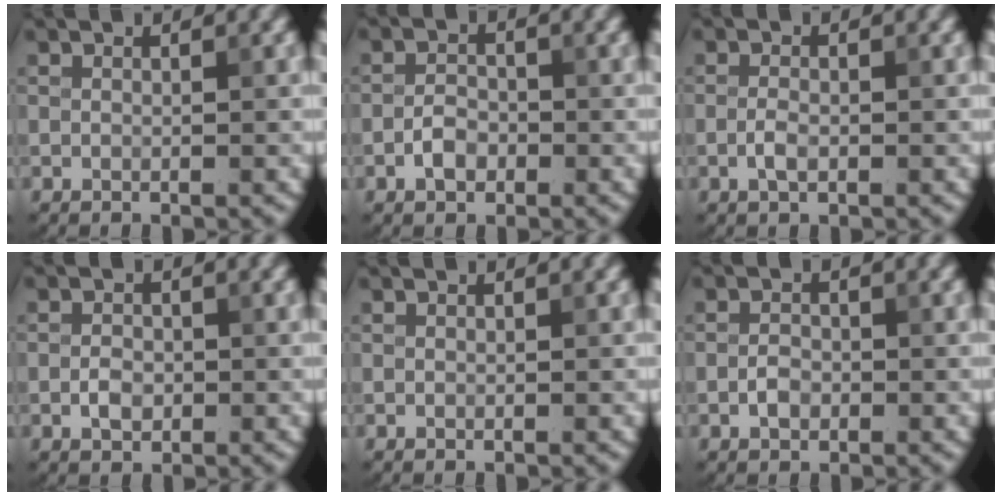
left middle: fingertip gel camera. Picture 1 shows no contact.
{"total": 2.0, "force": [-1.0, 1.3, 1.2], "torque": [-0.020, 0.005, -0.021]}
{"total": 1.4, "force": [-0.5, 0.7, 1.2], "torque": [-0.026, 0.000, -0.012]}
{"total": 1.8, "force": [-0.5, 1.2, 1.2], "torque": [-0.021, 0.003, -0.013]}
{"total": 0.0}
{"total": 1.5, "force": [-0.6, 1.0, 0.9], "torque": [-0.016, 0.003, -0.014]}